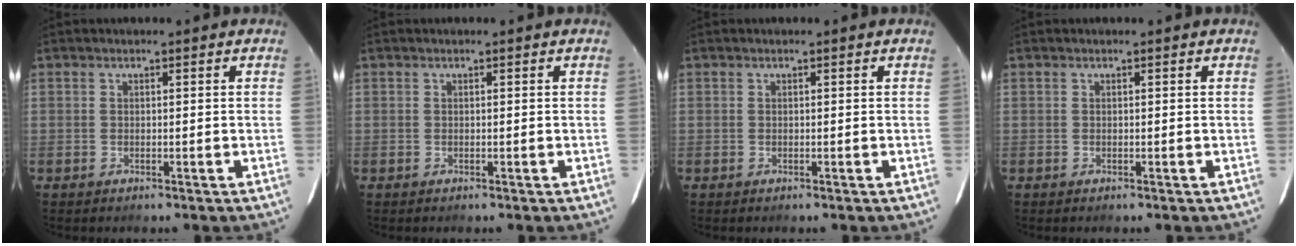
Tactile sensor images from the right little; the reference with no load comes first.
{"total": 0.0}
{"total": 0.0}
{"total": 0.0}